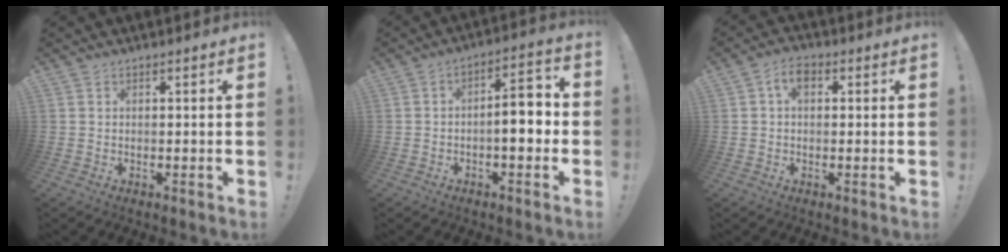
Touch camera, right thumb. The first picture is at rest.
{"total": 9.0, "force": [-1.9, 3.5, 8.1], "torque": [-0.109, 0.013, -0.034]}
{"total": 4.8, "force": [1.0, 3.0, 3.7], "torque": [-0.058, 0.010, 0.017]}